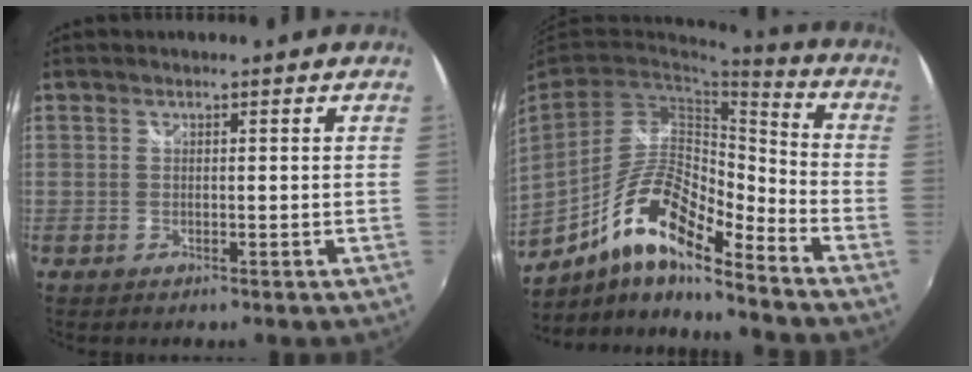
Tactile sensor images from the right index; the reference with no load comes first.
{"total": 15.6, "force": [-9.7, 3.9, 11.6], "torque": [-0.216, -0.003, -0.187]}